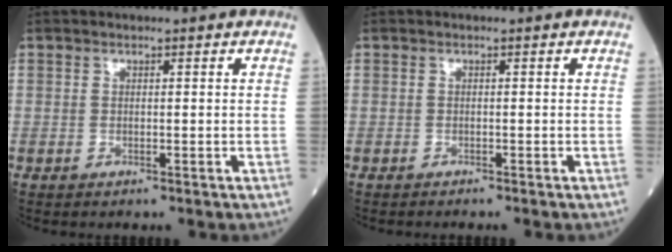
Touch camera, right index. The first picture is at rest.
{"total": 1.5, "force": [-1.4, 0.0, 0.6], "torque": [-0.010, -0.001, -0.017]}